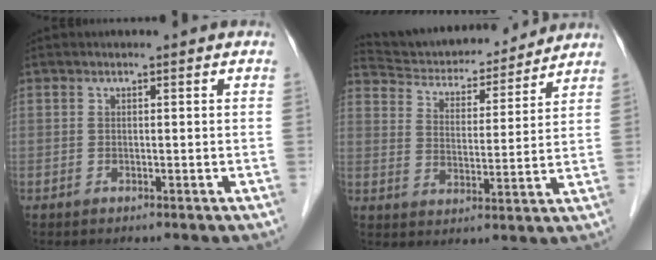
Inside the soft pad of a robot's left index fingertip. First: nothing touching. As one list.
[{"total": 16.4, "force": [15.6, 3.5, 3.8], "torque": [-0.061, 0.010, 0.235]}]